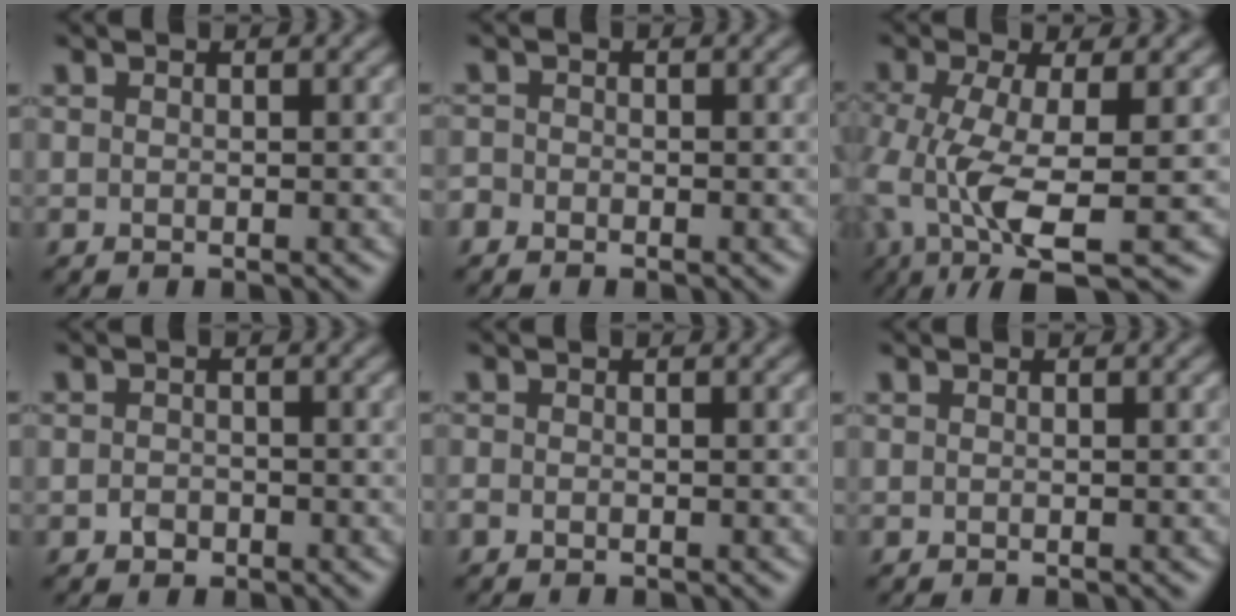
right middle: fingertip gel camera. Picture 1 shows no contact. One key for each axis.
{"total": 1.5, "fx": -0.9, "fy": 1.1, "fz": 0.5, "tx": -0.018, "ty": -0.006, "tz": -0.016}
{"total": 9.0, "fx": -3.8, "fy": 3.0, "fz": 7.6, "tx": -0.163, "ty": -0.020, "tz": -0.067}
{"total": 1.2, "fx": -0.8, "fy": 0.8, "fz": 0.2, "tx": -0.005, "ty": -0.001, "tz": -0.020}
{"total": 0.7, "fx": -0.4, "fy": 0.5, "fz": 0.4, "tx": -0.008, "ty": 0.001, "tz": -0.009}
{"total": 0.0}